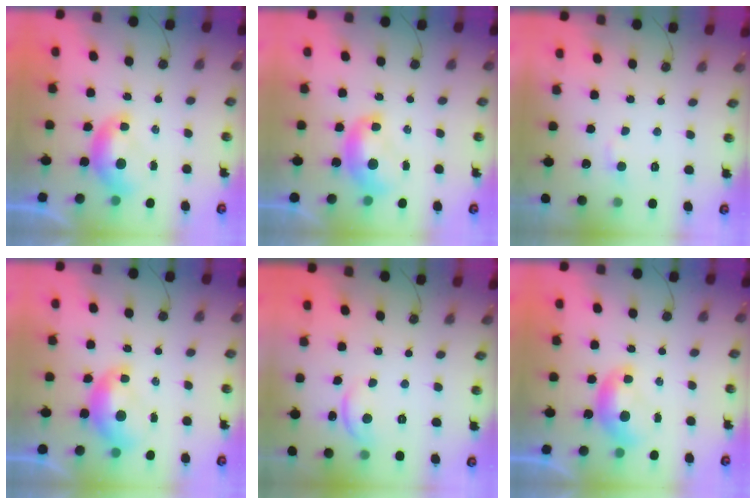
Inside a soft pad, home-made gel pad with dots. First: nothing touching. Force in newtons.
{"total": 1.8, "press": 1.8, "slide": 0.2}
{"total": 2.2, "press": 2.2, "slide": 0.4}
{"total": 1.3, "press": 1.3, "slide": 0.2}
{"total": 3.4, "press": 3.4, "slide": 0.5}
{"total": 0.0}